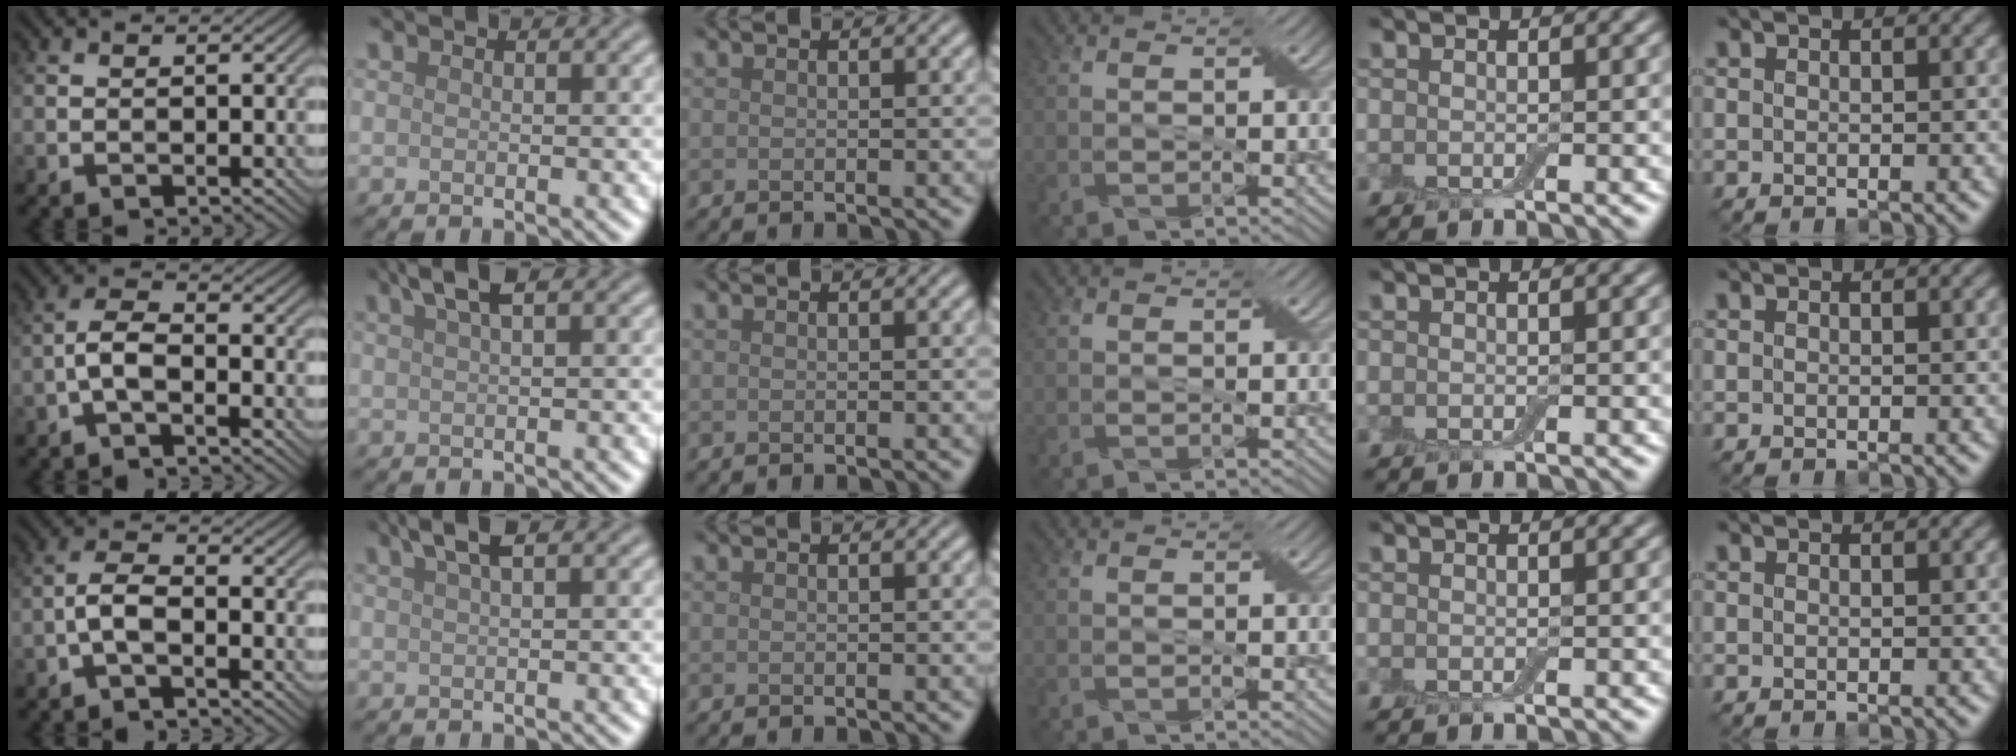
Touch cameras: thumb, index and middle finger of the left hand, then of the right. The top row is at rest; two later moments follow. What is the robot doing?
{"motion": "shake", "object": "box of matches"}